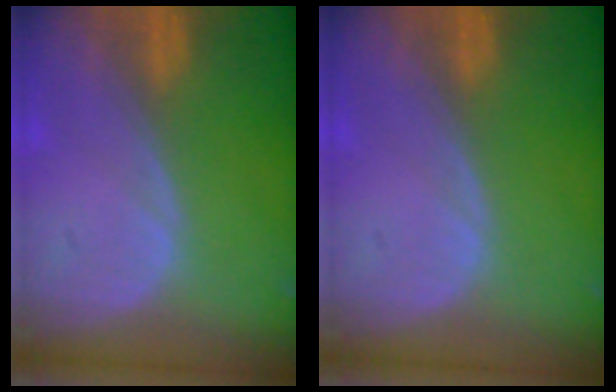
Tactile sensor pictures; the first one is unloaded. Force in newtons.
{"total": 0.0}